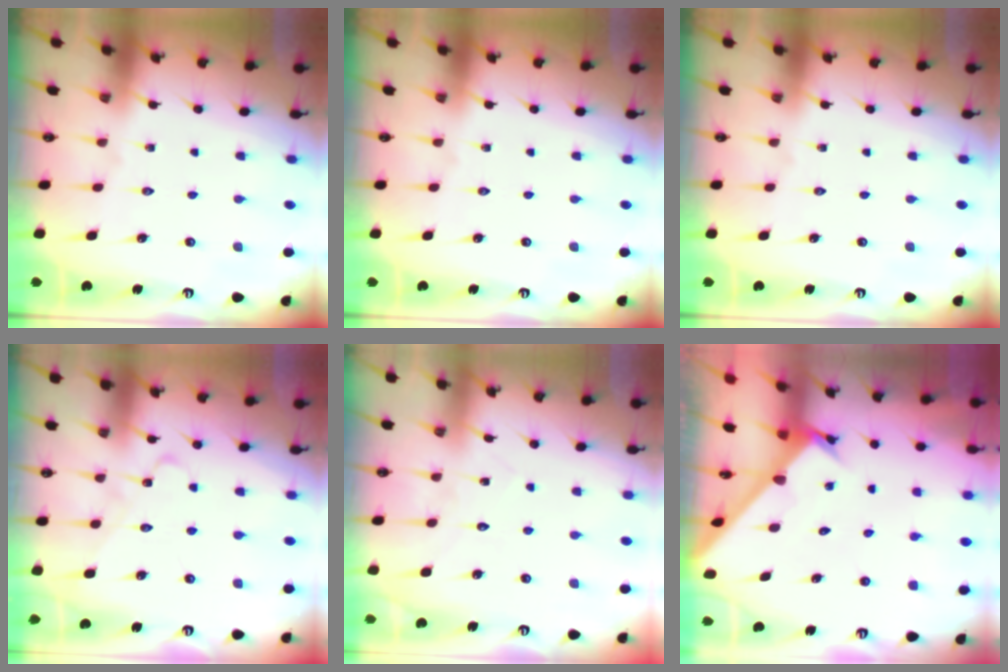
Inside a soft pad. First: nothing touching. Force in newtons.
{"total": 0.0}
{"total": 0.0}
{"total": 3.1, "press": 3.1, "slide": 0.5}
{"total": 5.8, "press": 5.8, "slide": 0.4}
{"total": 2.4, "press": 2.4, "slide": 0.1}